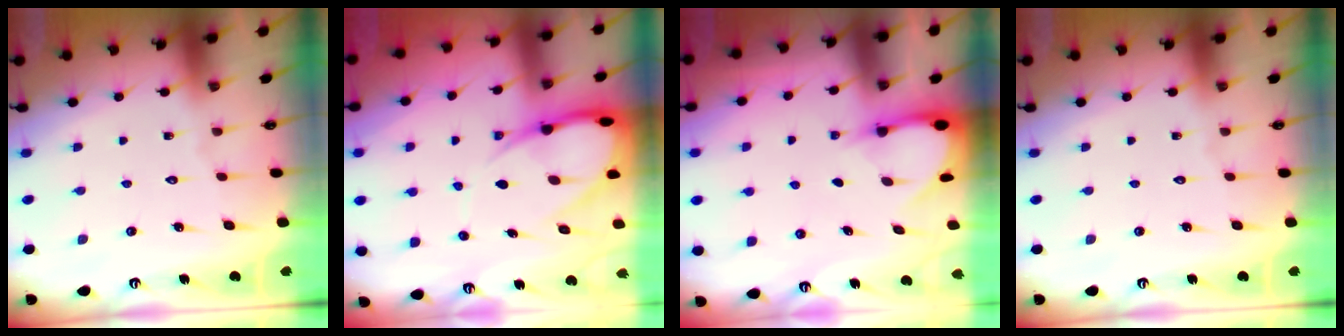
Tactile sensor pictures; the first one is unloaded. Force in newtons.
{"total": 13.1, "press": 13.0, "slide": 1.4}
{"total": 3.0, "press": 3.0, "slide": 0.3}
{"total": 0.0}